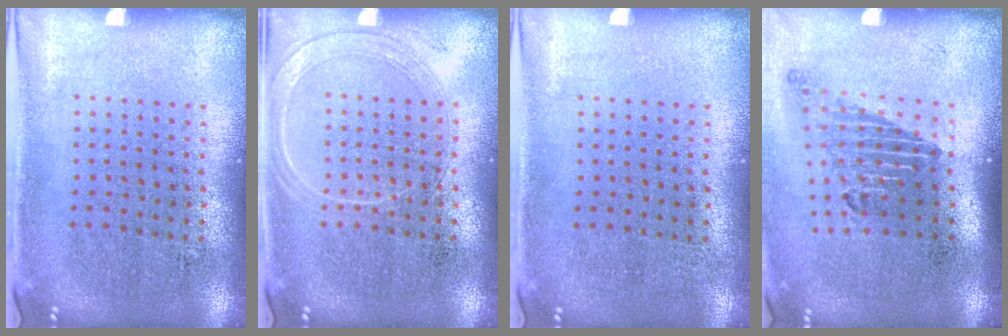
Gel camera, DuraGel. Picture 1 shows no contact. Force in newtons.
{"total": 1.6, "press": 1.6, "slide": 0.2}
{"total": 0.0}
{"total": 1.7, "press": 1.2, "slide": 1.2}